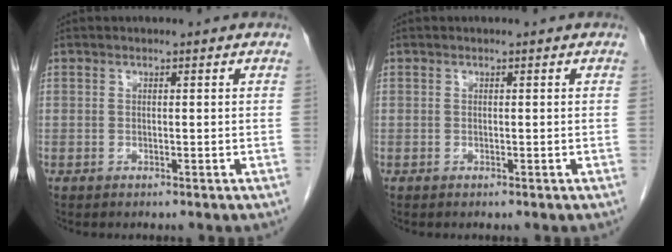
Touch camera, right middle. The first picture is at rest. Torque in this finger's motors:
{"motor_torque": [0.16, -0.20, -0.01, 0.01]}